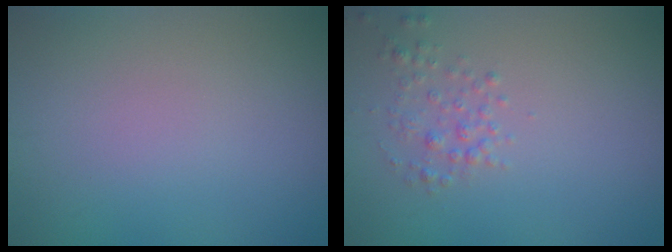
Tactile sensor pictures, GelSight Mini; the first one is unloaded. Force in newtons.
{"total": 1.6, "press": 1.6, "slide": 0.1}